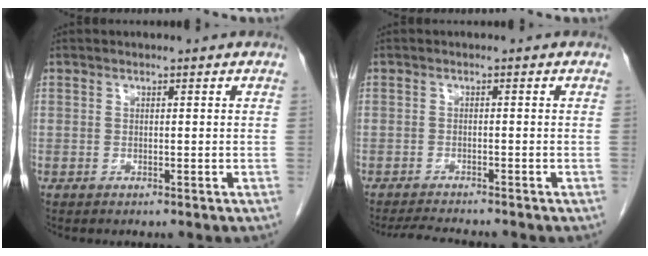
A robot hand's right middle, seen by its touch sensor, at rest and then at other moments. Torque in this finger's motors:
{"motor_torque": [-0.29, -0.37, -0.11, -0.01]}